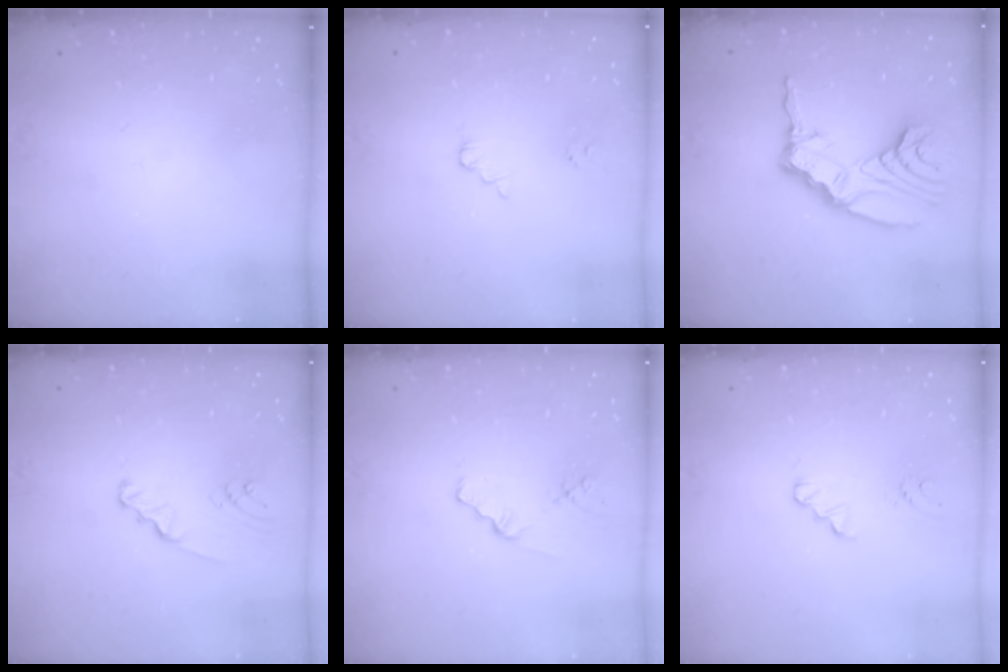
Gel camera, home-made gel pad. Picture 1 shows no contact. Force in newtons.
{"total": 1.5, "press": 1.5, "slide": 0.1}
{"total": 15.3, "press": 15.2, "slide": 2.1}
{"total": 2.3, "press": 2.3, "slide": 0.3}
{"total": 1.1, "press": 1.1, "slide": 0.2}
{"total": 0.0}